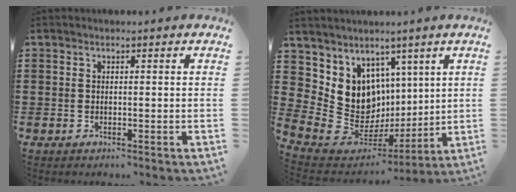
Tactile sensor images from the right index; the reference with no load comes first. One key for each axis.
{"total": 10.4, "fx": 1.7, "fy": 9.7, "fz": 3.5, "tx": -0.119, "ty": -0.032, "tz": 0.045}